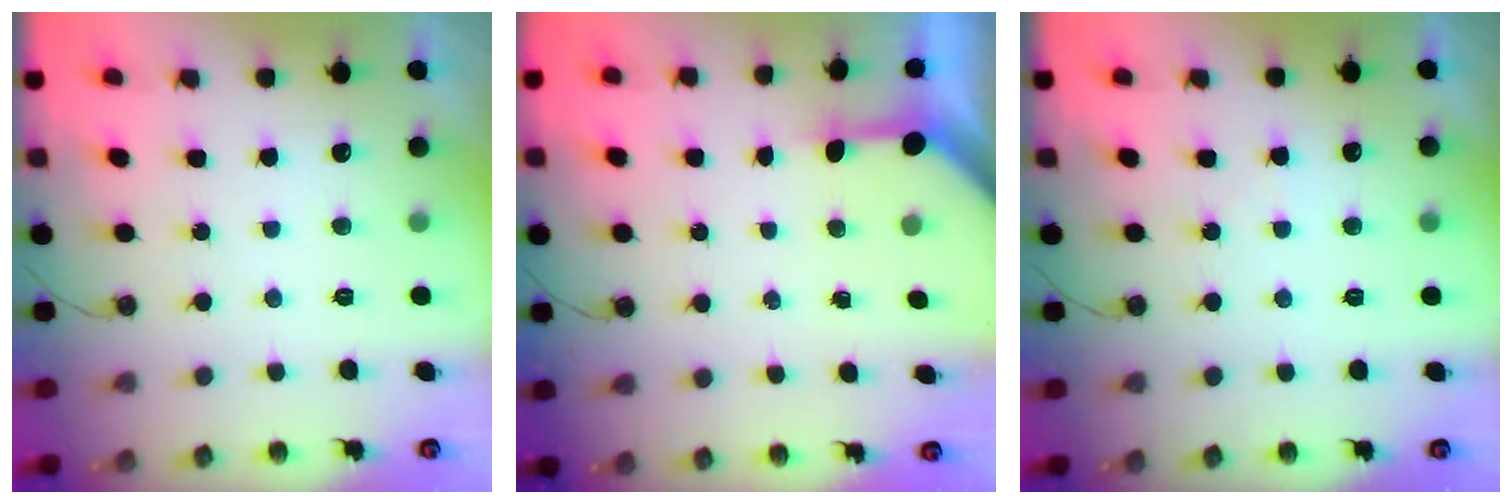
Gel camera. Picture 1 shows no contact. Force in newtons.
{"total": 3.2, "press": 3.2, "slide": 0.4}
{"total": 3.8, "press": 3.7, "slide": 0.6}